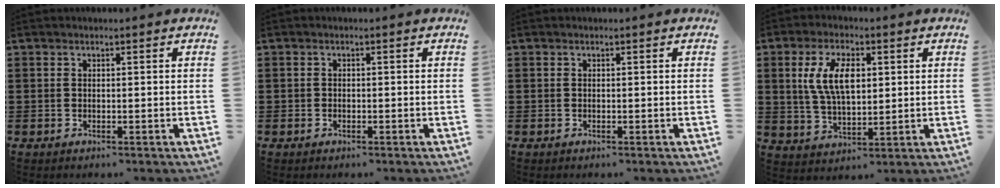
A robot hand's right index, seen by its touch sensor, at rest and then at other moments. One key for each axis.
{"total": 0.7, "fx": -0.5, "fy": 0.5, "fz": 0.2, "tx": -0.004, "ty": 0.001, "tz": -0.011}
{"total": 0.0}
{"total": 8.1, "fx": 2.0, "fy": 4.1, "fz": 6.7, "tx": -0.149, "ty": 0.011, "tz": 0.032}